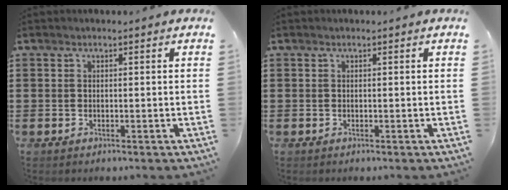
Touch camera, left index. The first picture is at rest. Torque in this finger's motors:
{"motor_torque": [-0.09, 0.01, 0.00, 0.00]}